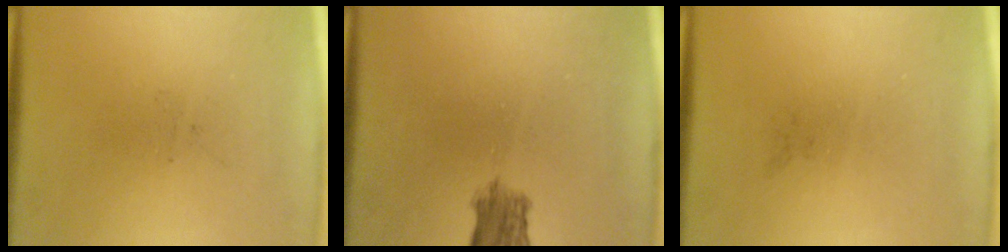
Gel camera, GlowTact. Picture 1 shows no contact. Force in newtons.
{"total": 3.2}
{"total": 0.0}